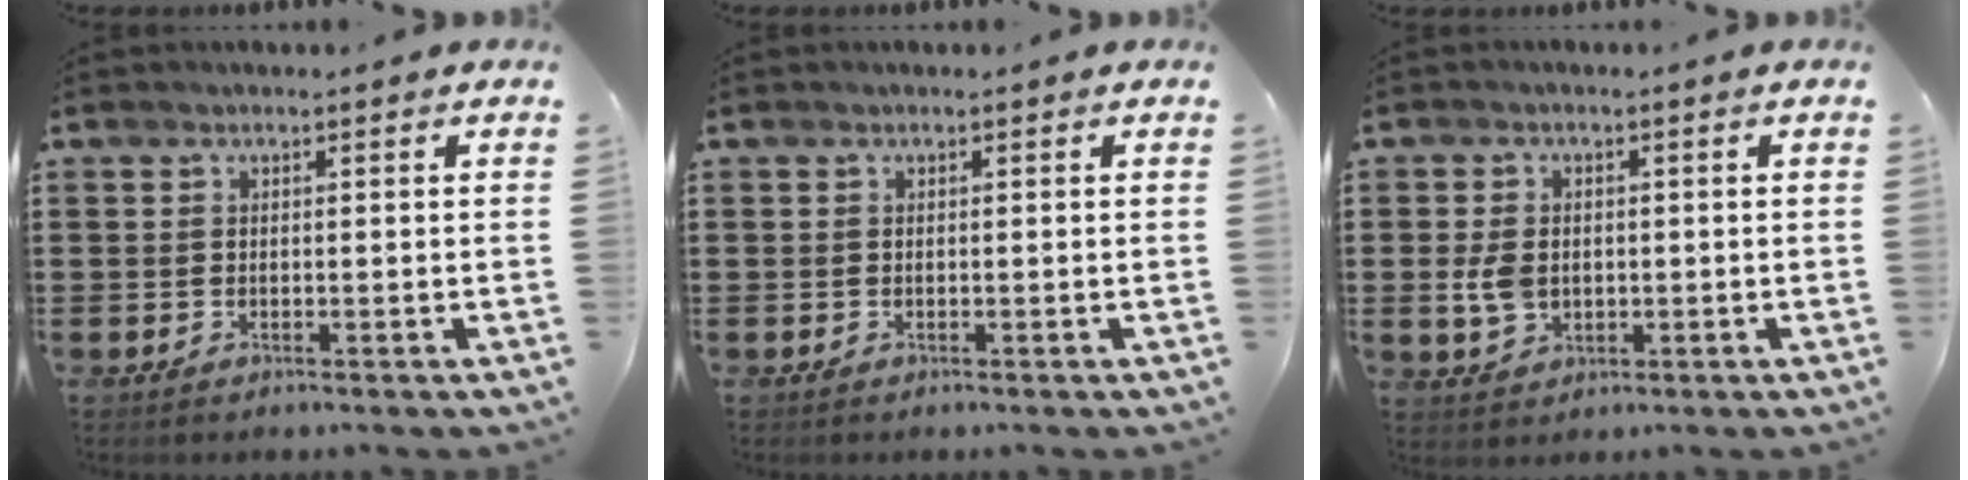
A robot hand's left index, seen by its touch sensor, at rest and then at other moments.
{"total": 0.0}
{"total": 4.3, "force": [-0.1, 3.2, 2.9], "torque": [-0.083, 0.002, -0.009]}